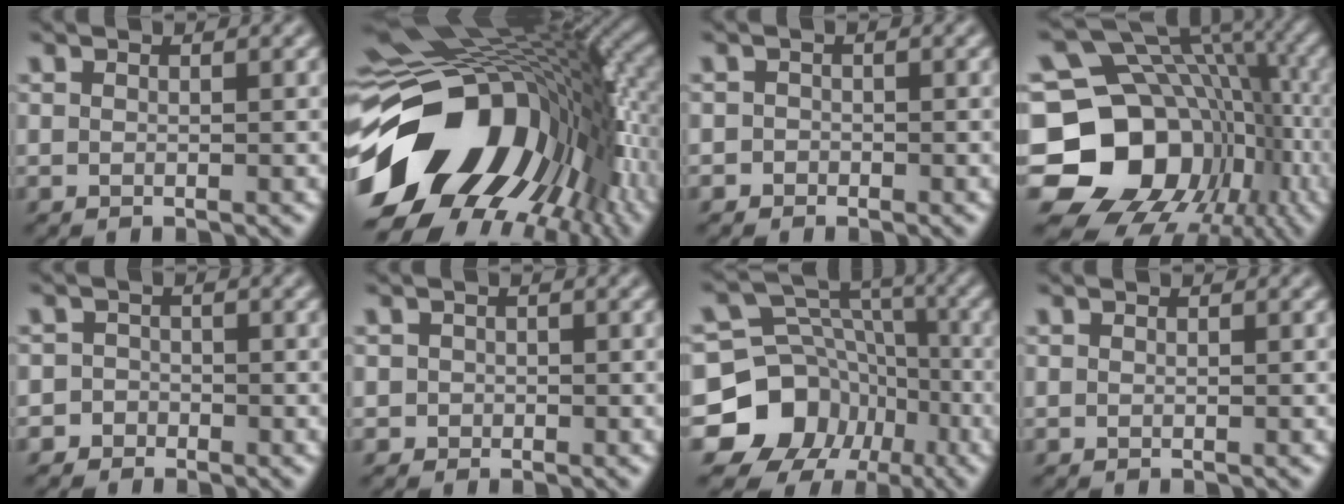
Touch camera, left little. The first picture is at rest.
{"total": 17.8, "force": [-4.7, 11.7, 12.6], "torque": [-0.229, -0.008, -0.092]}
{"total": 1.0, "force": [-0.5, 0.9, -0.1], "torque": [0.015, -0.001, -0.013]}
{"total": 18.0, "force": [-4.4, 14.4, 9.8], "torque": [-0.185, -0.018, -0.066]}
{"total": 2.5, "force": [-1.6, 2.0, -0.2], "torque": [0.039, 0.007, -0.038]}
{"total": 0.9, "force": [-0.3, 0.9, 0.0], "torque": [0.011, -0.002, -0.006]}
{"total": 13.4, "force": [-6.3, 11.2, 3.9], "torque": [-0.087, -0.005, -0.136]}
{"total": 0.0}